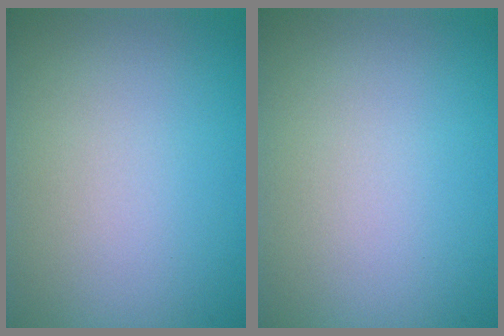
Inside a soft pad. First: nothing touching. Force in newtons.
{"total": 0.0}